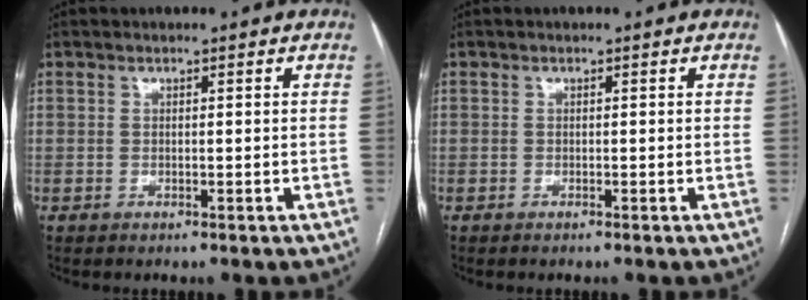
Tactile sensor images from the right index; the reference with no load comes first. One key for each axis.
{"total": 0.0}